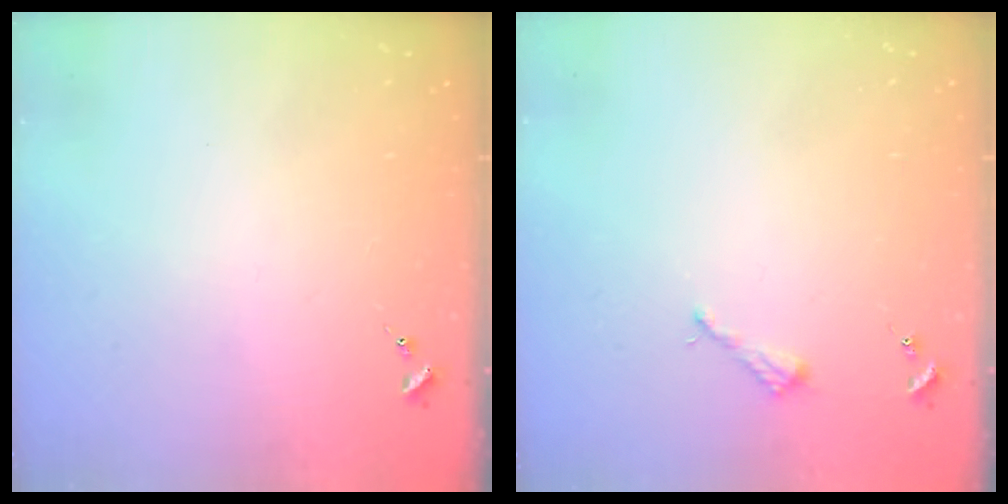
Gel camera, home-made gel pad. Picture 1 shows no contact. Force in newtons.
{"total": 2.6, "press": 2.6, "slide": 0.3}